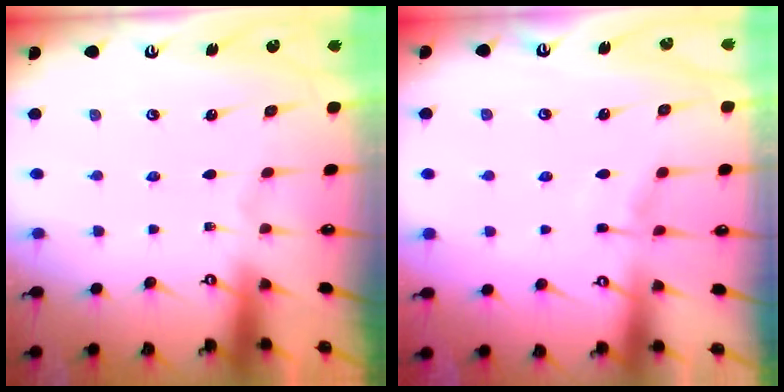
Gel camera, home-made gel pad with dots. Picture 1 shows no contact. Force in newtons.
{"total": 3.9, "press": 3.9, "slide": 0.3}